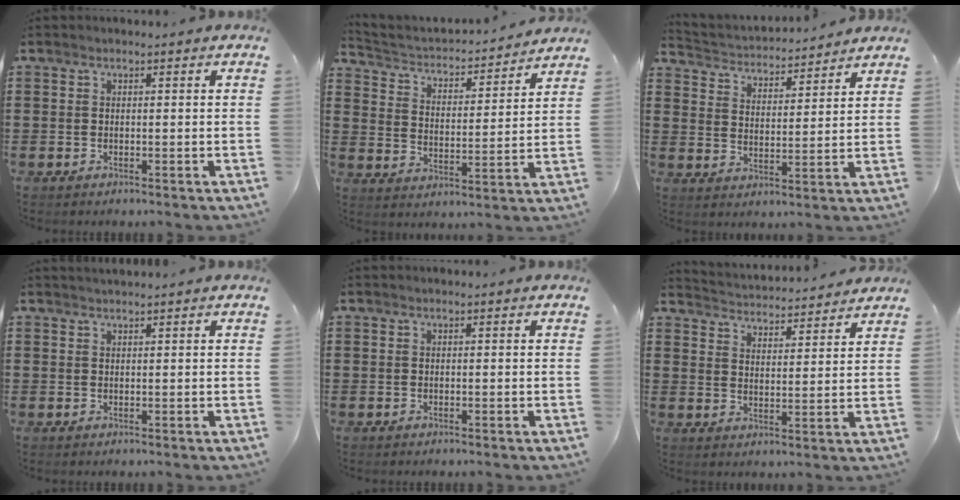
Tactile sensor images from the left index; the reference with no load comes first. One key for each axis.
{"total": 2.6, "fx": 2.4, "fy": 0.9, "fz": 0.5, "tx": -0.029, "ty": -0.025, "tz": 0.030}
{"total": 3.2, "fx": 3.2, "fy": 0.3, "fz": -0.2, "tx": -0.019, "ty": -0.025, "tz": 0.049}
{"total": 0.8, "fx": 0.8, "fy": -0.1, "fz": 0.2, "tx": -0.005, "ty": -0.002, "tz": 0.016}
{"total": 0.0}
{"total": 3.5, "fx": 3.5, "fy": -0.1, "fz": -0.3, "tx": -0.013, "ty": -0.027, "tz": 0.057}